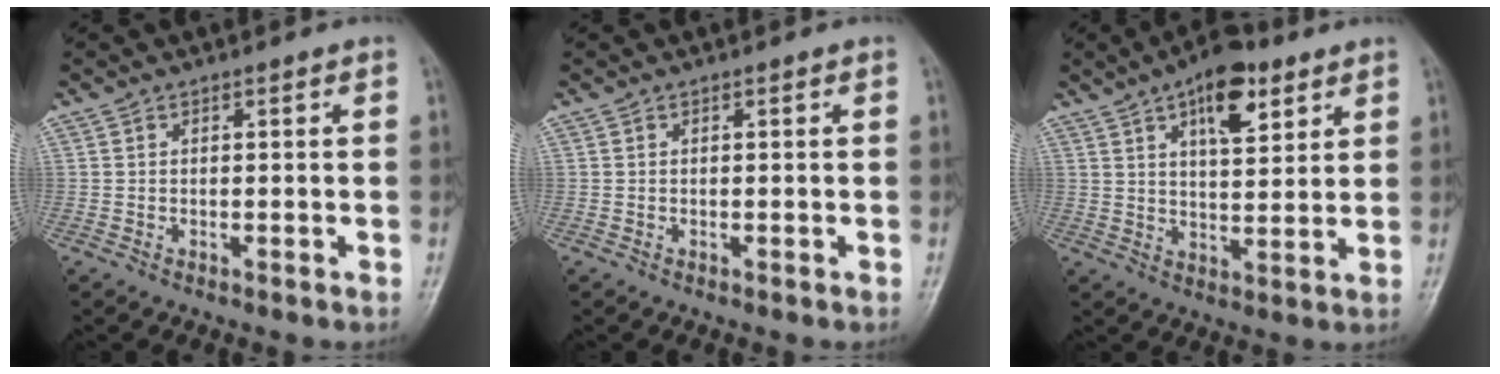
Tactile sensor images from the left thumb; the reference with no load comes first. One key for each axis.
{"total": 0.0}
{"total": 11.3, "fx": 6.0, "fy": 4.9, "fz": 8.2, "tx": -0.103, "ty": -0.025, "tz": 0.092}